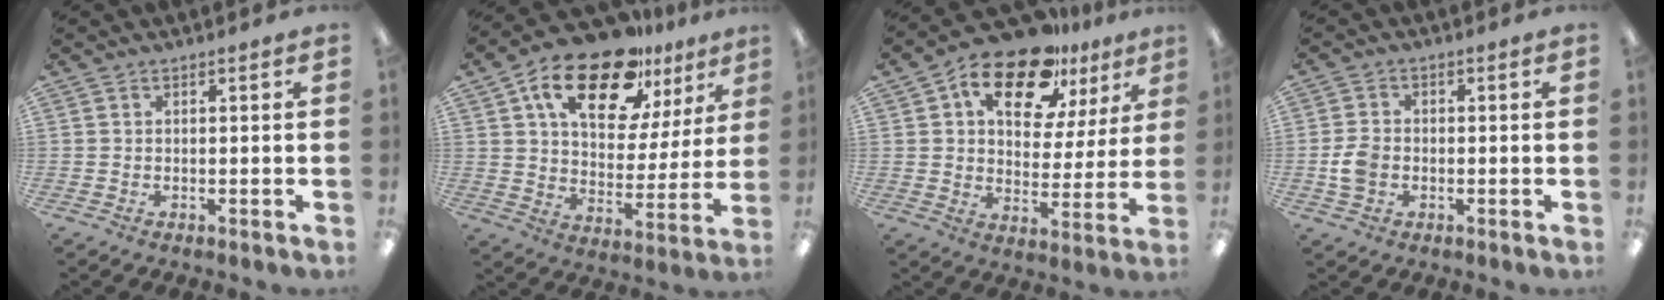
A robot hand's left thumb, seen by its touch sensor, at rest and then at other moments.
{"total": 20.6, "force": [13.5, 9.7, 12.2], "torque": [-0.204, -0.068, 0.231]}
{"total": 17.8, "force": [11.8, 8.5, 10.3], "torque": [-0.172, -0.059, 0.203]}
{"total": 5.1, "force": [-0.9, 4.0, 3.1], "torque": [-0.057, 0.003, -0.018]}